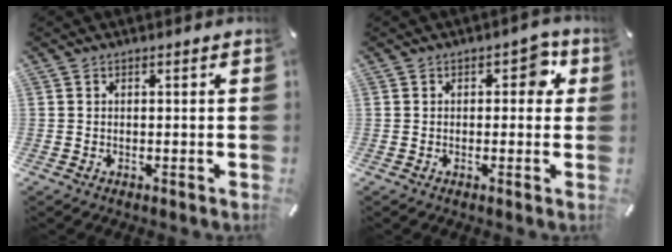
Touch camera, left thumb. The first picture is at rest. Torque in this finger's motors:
{"motor_torque": [0.59, 0.58, 0.32, -0.18, 0.00]}